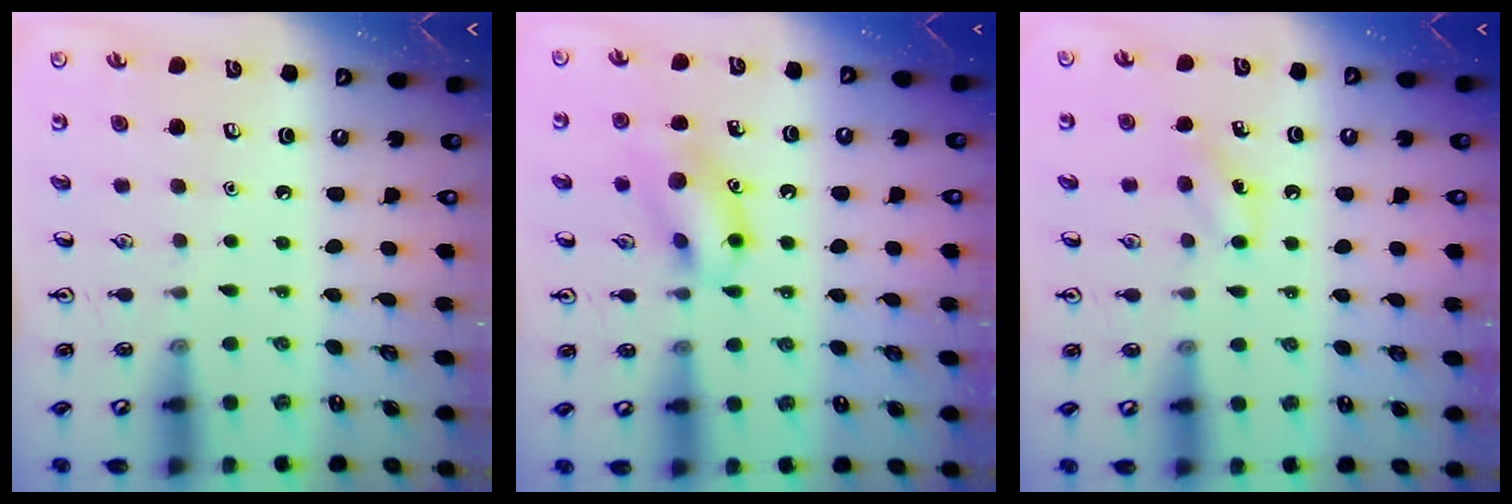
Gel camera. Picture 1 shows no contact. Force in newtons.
{"total": 12.5, "press": 12.4, "slide": 1.0}
{"total": 6.3, "press": 6.0, "slide": 2.0}